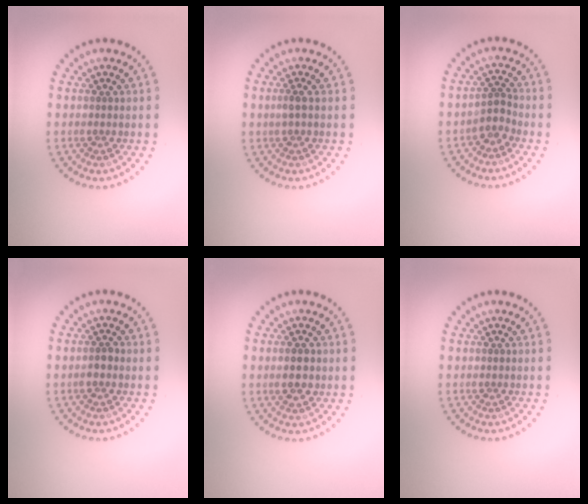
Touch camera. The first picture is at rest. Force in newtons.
{"total": 0.9, "press": 0.7, "slide": 0.5}
{"total": 1.8, "press": 1.2, "slide": 1.3}
{"total": 1.1, "press": 1.1, "slide": 0.4}
{"total": 2.1, "press": 2.1, "slide": 0.2}
{"total": 0.0}